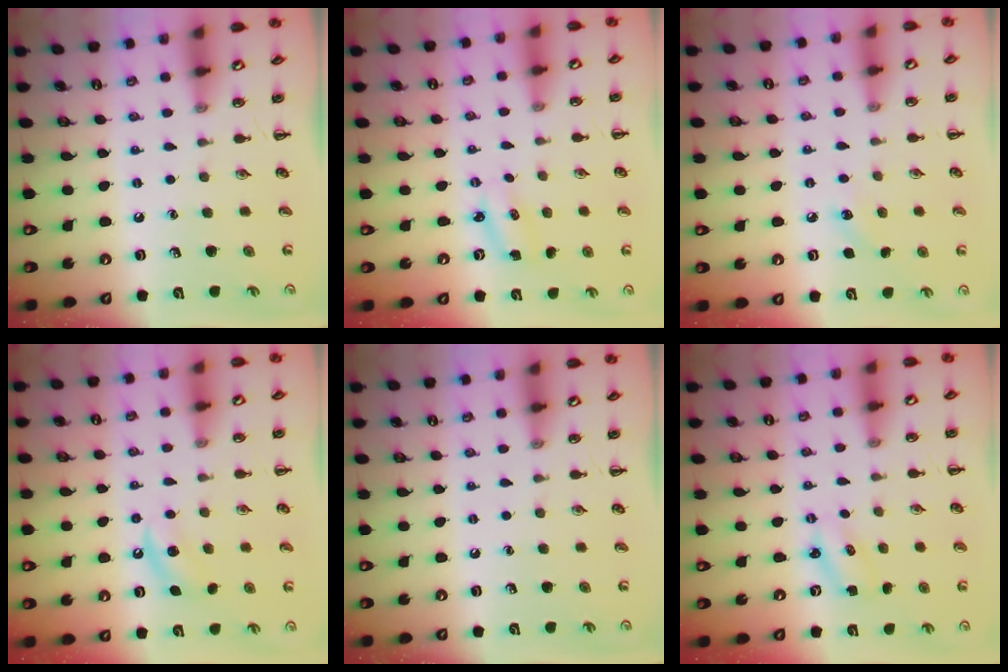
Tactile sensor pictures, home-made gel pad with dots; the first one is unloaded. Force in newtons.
{"total": 2.5, "press": 2.5, "slide": 0.4}
{"total": 6.0, "press": 5.8, "slide": 1.8}
{"total": 6.3, "press": 6.1, "slide": 1.8}
{"total": 0.0}
{"total": 2.0, "press": 1.9, "slide": 0.6}